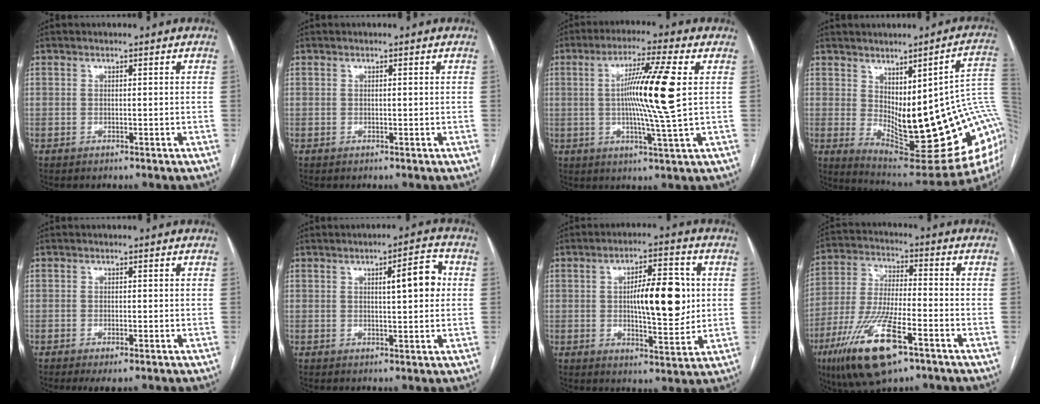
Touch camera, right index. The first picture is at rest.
{"total": 0.0}
{"total": 11.6, "force": [1.3, -1.5, 11.4], "torque": [-0.205, -0.004, 0.019]}
{"total": 24.1, "force": [0.8, 4.4, 23.7], "torque": [-0.254, -0.017, 0.030]}
{"total": 2.5, "force": [-1.5, 0.6, 1.9], "torque": [-0.022, -0.004, -0.016]}
{"total": 6.0, "force": [1.2, 1.2, 5.8], "torque": [-0.081, 0.013, 0.017]}
{"total": 11.3, "force": [1.2, 3.3, 10.8], "torque": [-0.166, 0.010, 0.022]}
{"total": 16.2, "force": [-8.6, 4.6, 13.0], "torque": [-0.278, -0.020, -0.148]}